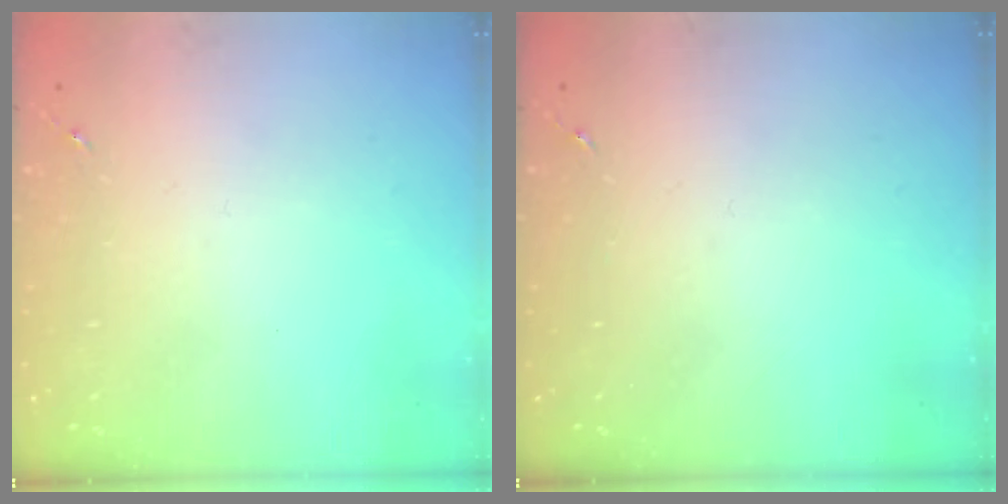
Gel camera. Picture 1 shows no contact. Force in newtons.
{"total": 0.0}